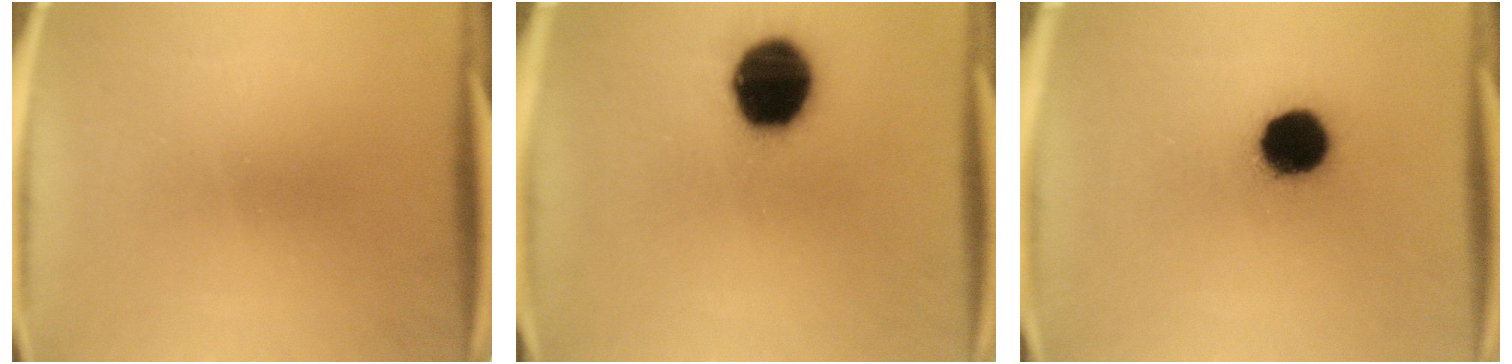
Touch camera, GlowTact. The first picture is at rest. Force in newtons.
{"total": 17.9}
{"total": 12.4}